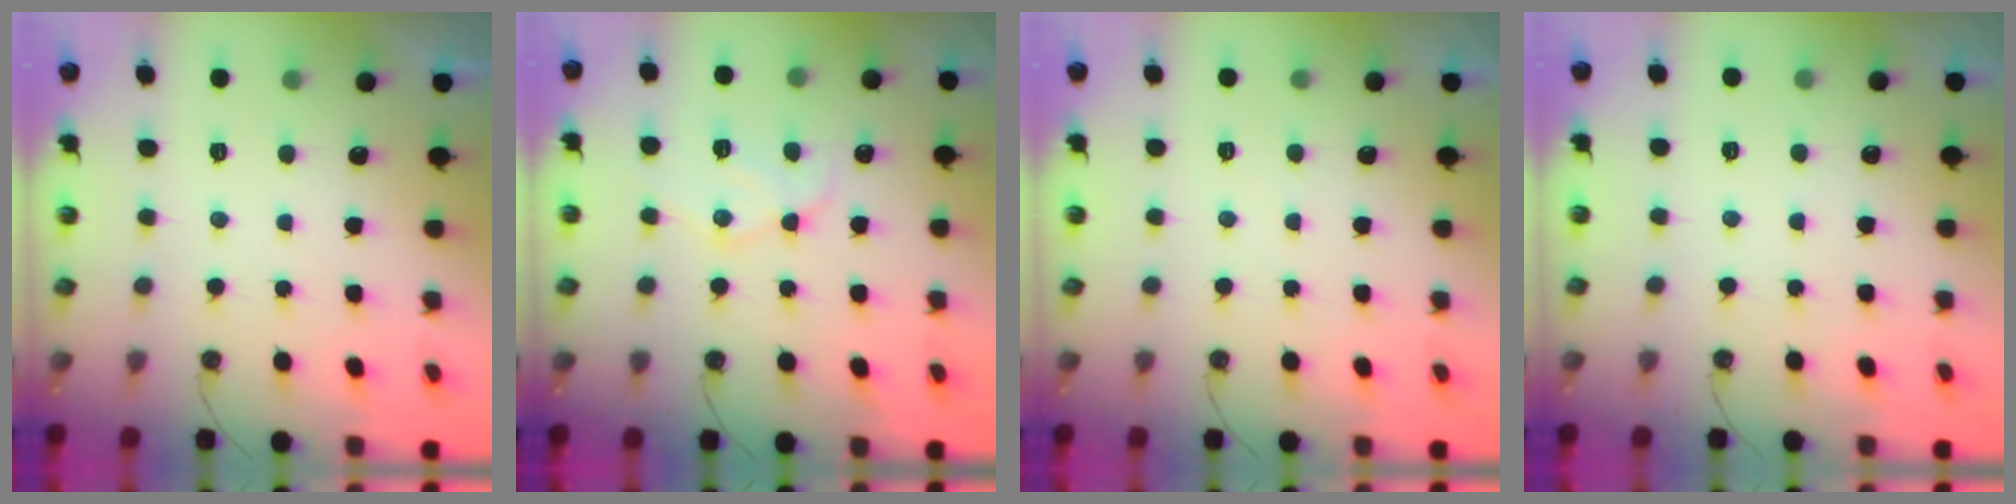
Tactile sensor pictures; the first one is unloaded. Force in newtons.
{"total": 12.8, "press": 12.8, "slide": 1.1}
{"total": 2.5, "press": 2.5, "slide": 0.4}
{"total": 2.0, "press": 2.0, "slide": 0.4}